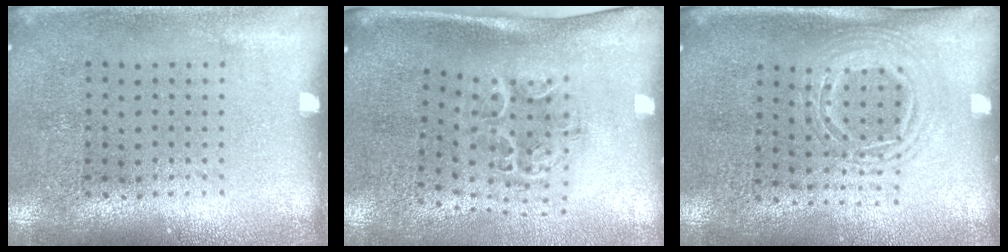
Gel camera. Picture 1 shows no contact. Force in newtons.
{"total": 1.4, "press": 1.3, "slide": 0.7}
{"total": 1.5, "press": 1.3, "slide": 0.9}